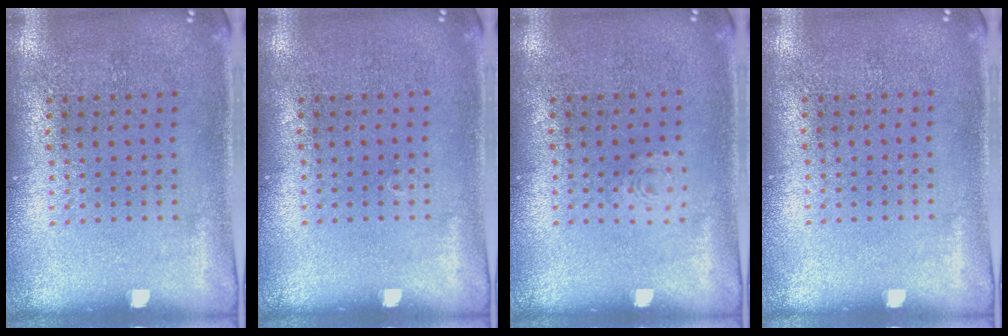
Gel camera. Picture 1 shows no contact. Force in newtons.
{"total": 0.0}
{"total": 0.6, "press": 0.6, "slide": 0.2}
{"total": 0.0}